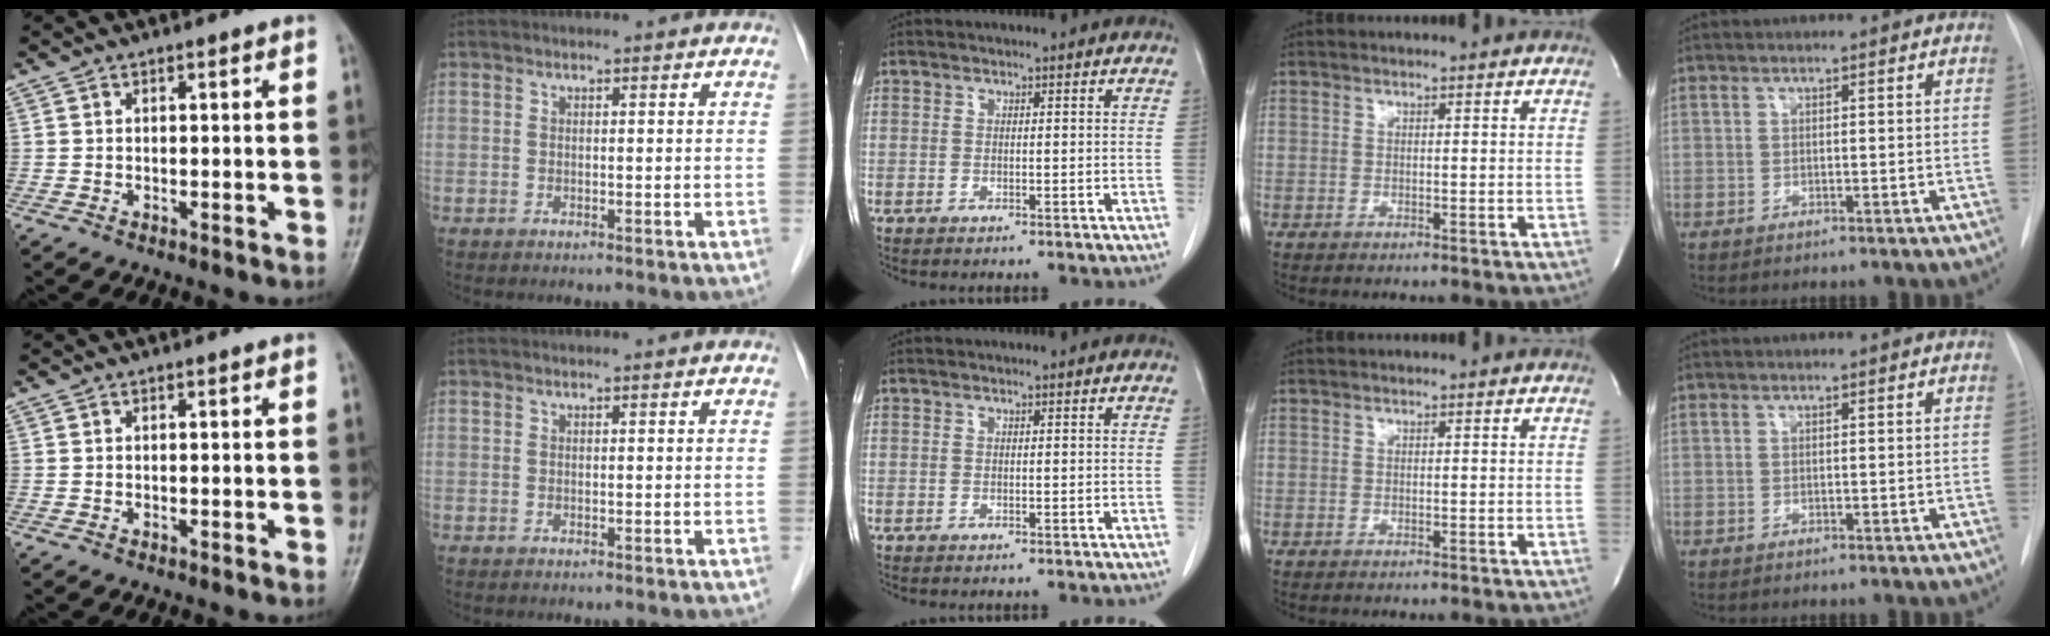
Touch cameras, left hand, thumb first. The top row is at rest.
{}